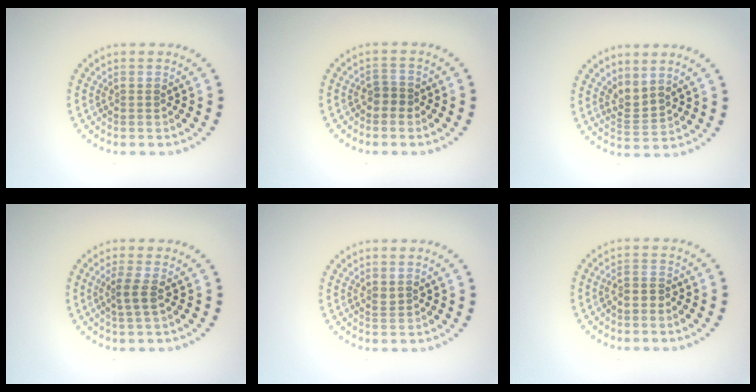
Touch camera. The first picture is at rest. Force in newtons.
{"total": 1.3, "press": 1.1, "slide": 0.8}
{"total": 2.1, "press": 1.4, "slide": 1.6}
{"total": 1.6, "press": 1.2, "slide": 1.0}
{"total": 0.7, "press": 0.6, "slide": 0.3}
{"total": 1.7, "press": 1.4, "slide": 1.0}